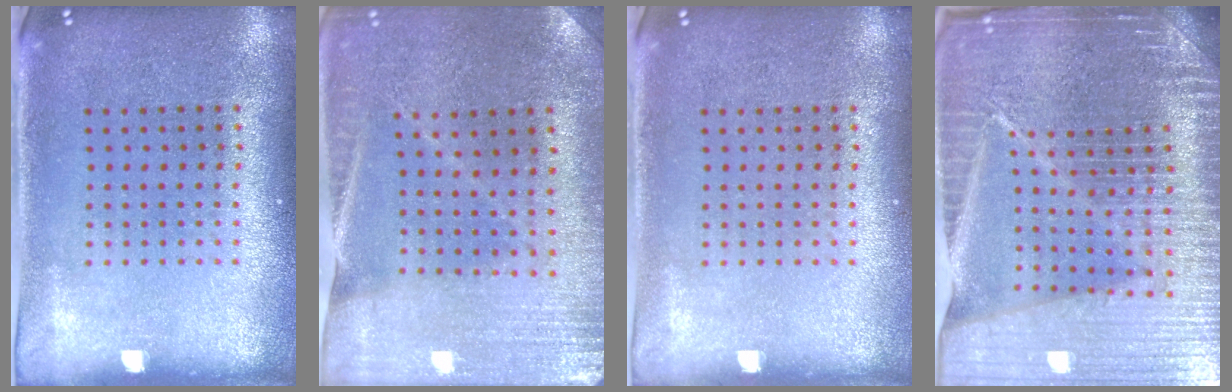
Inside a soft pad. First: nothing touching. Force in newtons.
{"total": 0.8, "press": 0.8, "slide": 0.1}
{"total": 0.0}
{"total": 6.7, "press": 5.8, "slide": 3.4}